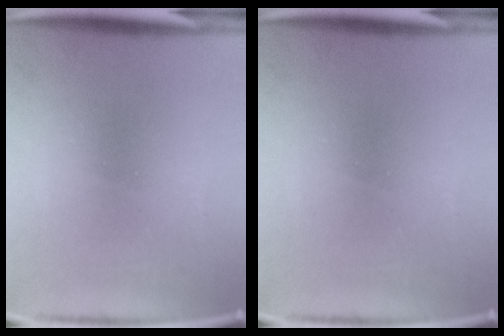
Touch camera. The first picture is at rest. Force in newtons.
{"total": 0.0}